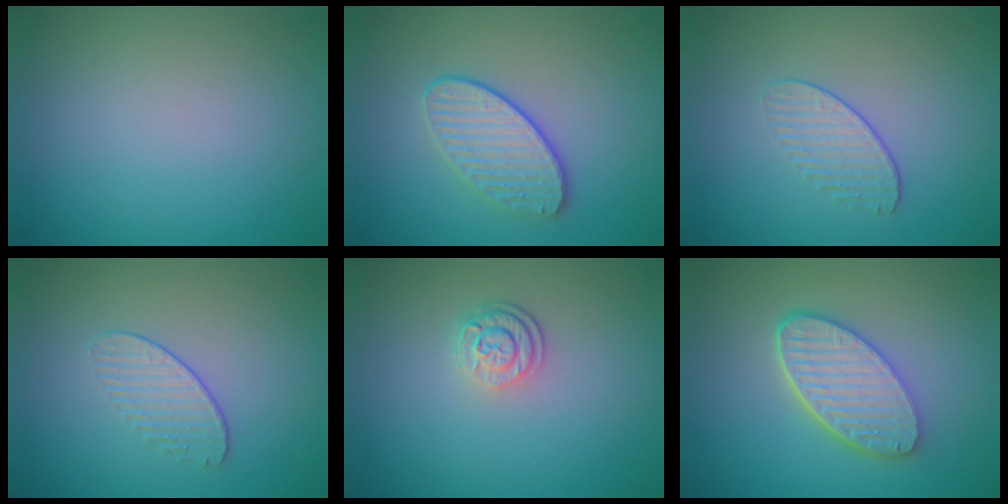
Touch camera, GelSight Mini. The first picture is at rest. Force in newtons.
{"total": 3.0, "press": 2.8, "slide": 1.2}
{"total": 1.6, "press": 1.1, "slide": 1.2}
{"total": 1.6, "press": 1.1, "slide": 1.2}
{"total": 2.6, "press": 1.9, "slide": 1.7}
{"total": 5.6, "press": 4.4, "slide": 3.5}